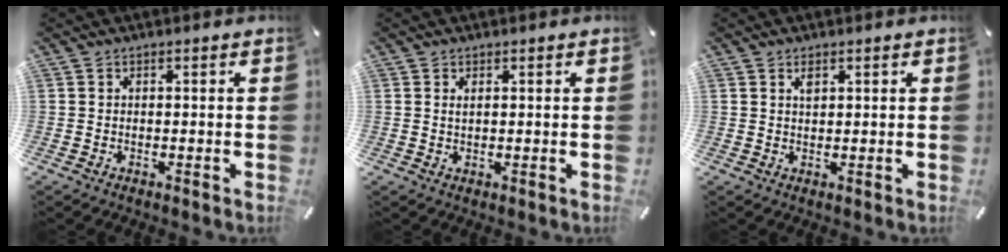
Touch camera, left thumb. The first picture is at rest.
{"total": 1.0, "force": [0.4, 0.3, 0.9], "torque": [-0.017, 0.000, 0.007]}
{"total": 1.5, "force": [0.9, 0.7, 1.0], "torque": [-0.023, 0.000, 0.016]}